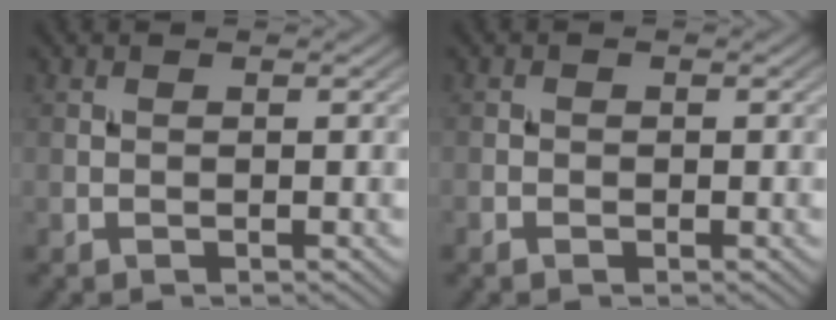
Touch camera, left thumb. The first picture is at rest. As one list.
[{"total": 0.8, "force": [-0.5, 0.6, 0.2], "torque": [-0.003, -0.003, -0.008]}]